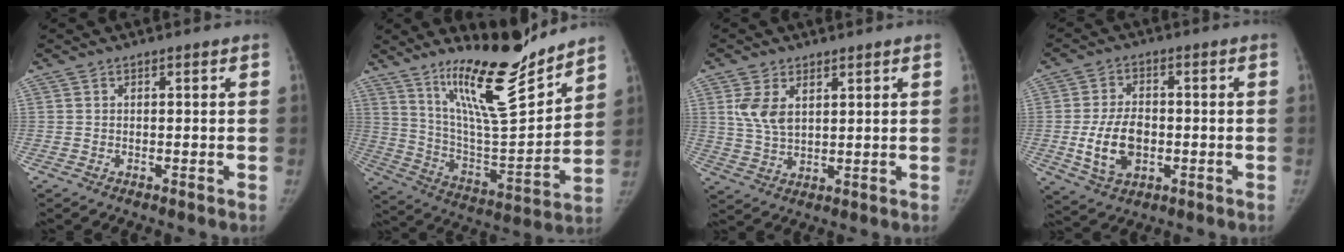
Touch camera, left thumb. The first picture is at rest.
{"total": 20.5, "force": [15.6, 4.0, 12.7], "torque": [-0.170, -0.111, 0.271]}
{"total": 6.2, "force": [2.5, 3.8, 4.3], "torque": [-0.074, -0.008, 0.058]}
{"total": 9.7, "force": [-1.8, 6.3, 7.1], "torque": [-0.117, 0.007, -0.025]}